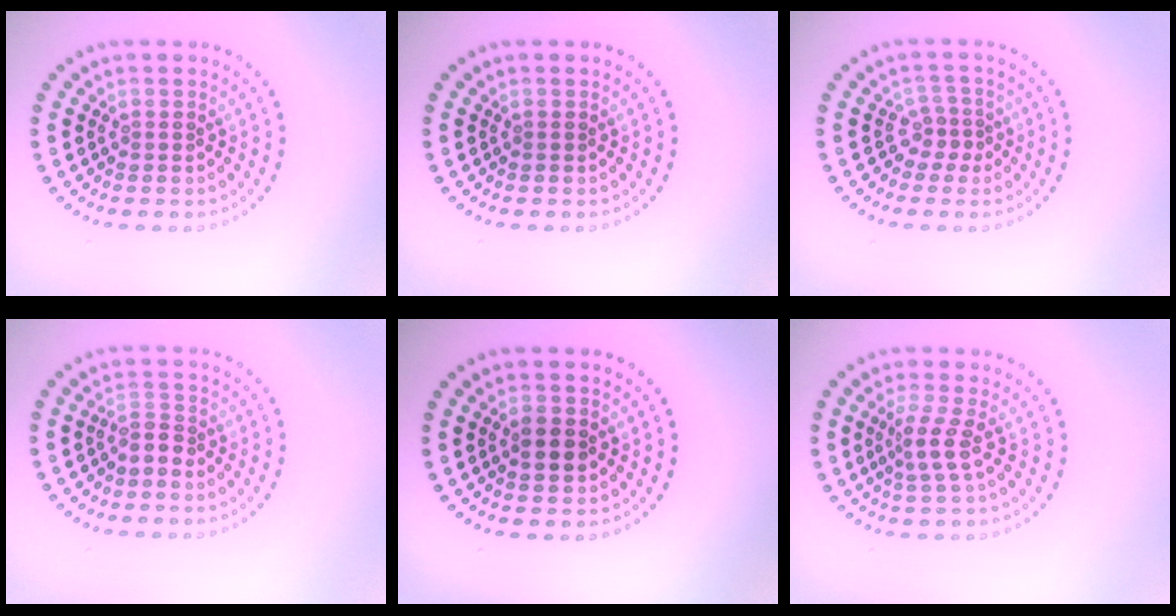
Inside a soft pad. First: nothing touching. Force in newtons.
{"total": 0.0}
{"total": 1.7, "press": 1.2, "slide": 1.3}
{"total": 1.7, "press": 1.3, "slide": 1.1}
{"total": 1.9, "press": 1.9, "slide": 0.1}
{"total": 2.3, "press": 1.6, "slide": 1.7}